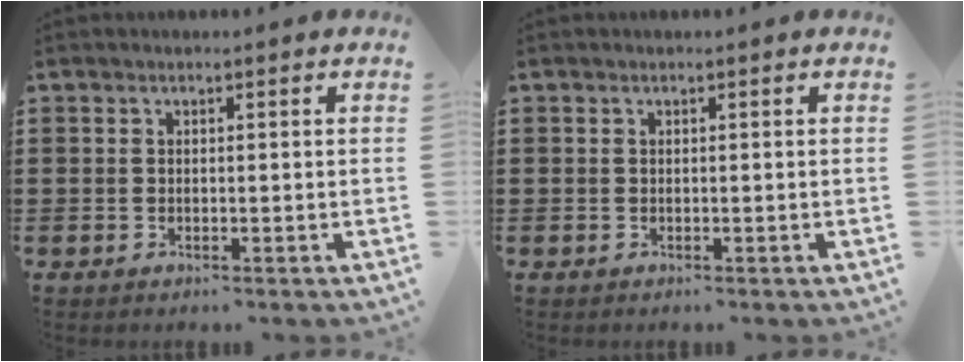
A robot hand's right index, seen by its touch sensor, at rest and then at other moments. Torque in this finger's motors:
{"motor_torque": [-0.94, 1.20, -0.02, -0.01]}